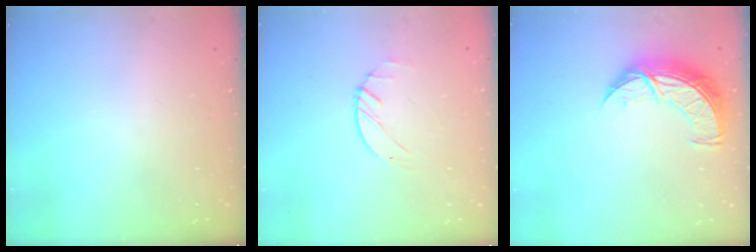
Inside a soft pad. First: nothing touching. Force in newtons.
{"total": 1.2, "press": 1.2, "slide": 0.2}
{"total": 10.9, "press": 10.9, "slide": 0.9}